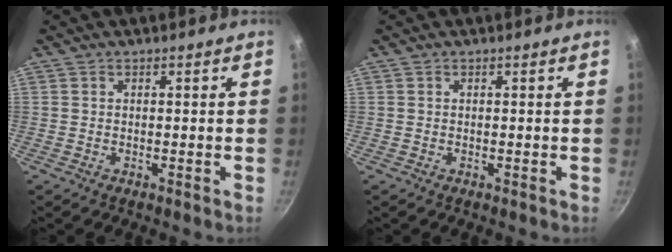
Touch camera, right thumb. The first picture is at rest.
{"total": 0.0}